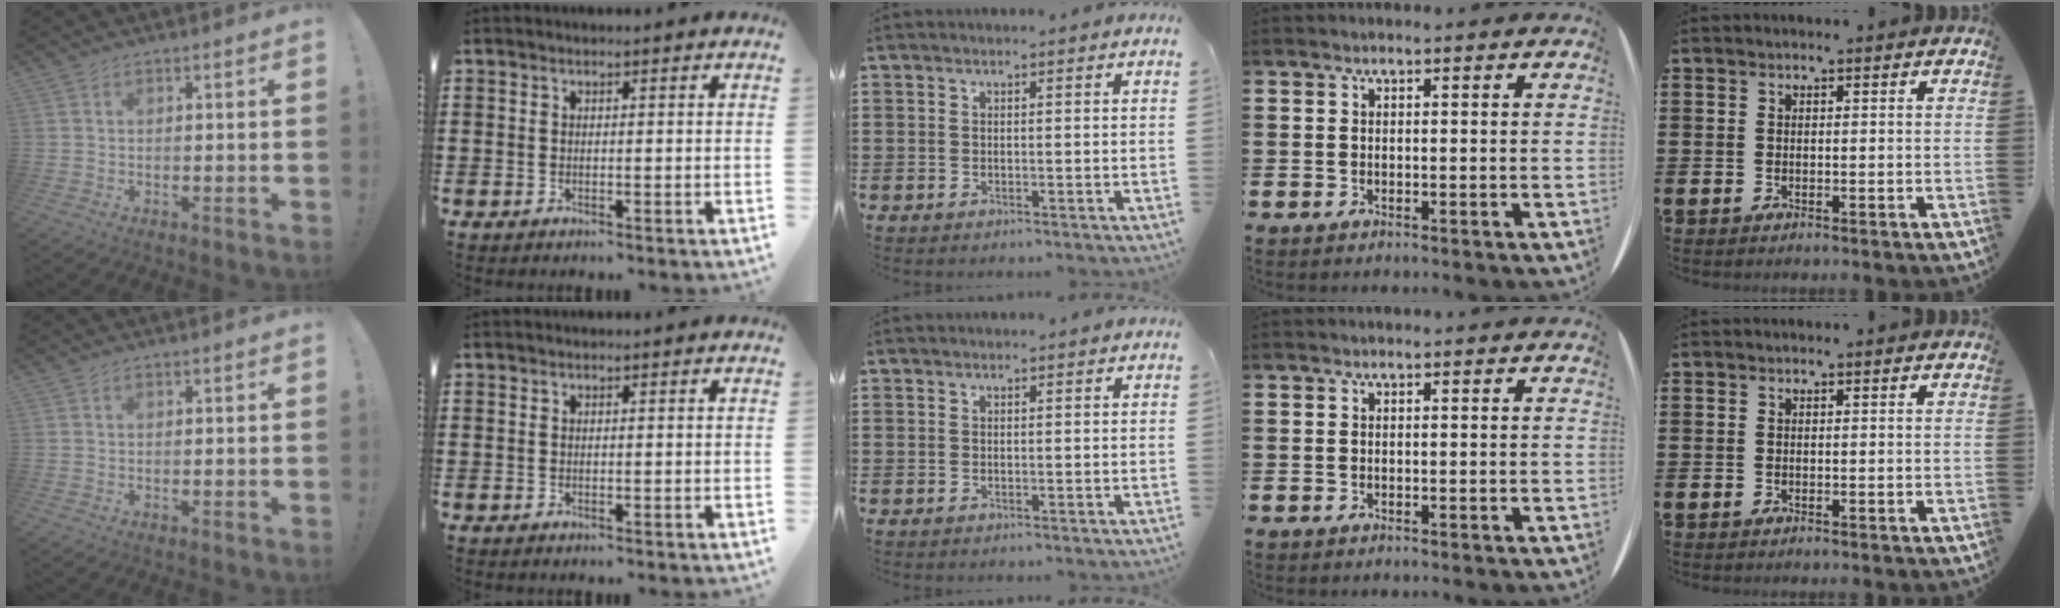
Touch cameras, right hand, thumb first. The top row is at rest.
{}